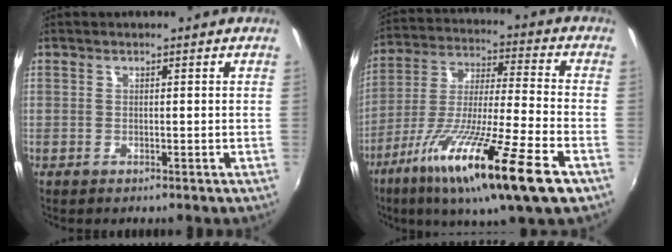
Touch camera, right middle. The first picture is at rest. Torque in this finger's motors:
{"motor_torque": [1.28, -0.86, 0.80, 0.21]}